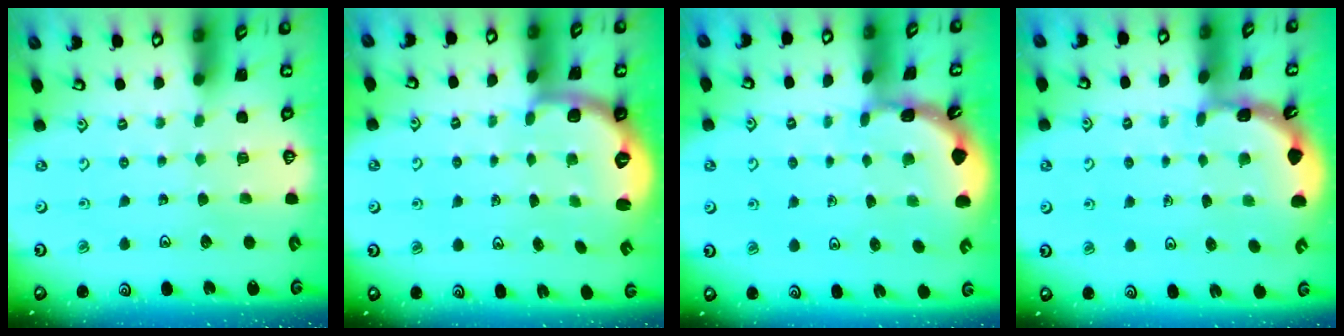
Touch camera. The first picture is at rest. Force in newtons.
{"total": 2.7, "press": 1.7, "slide": 2.1}
{"total": 1.8, "press": 1.8, "slide": 0.1}
{"total": 1.9, "press": 1.9, "slide": 0.0}